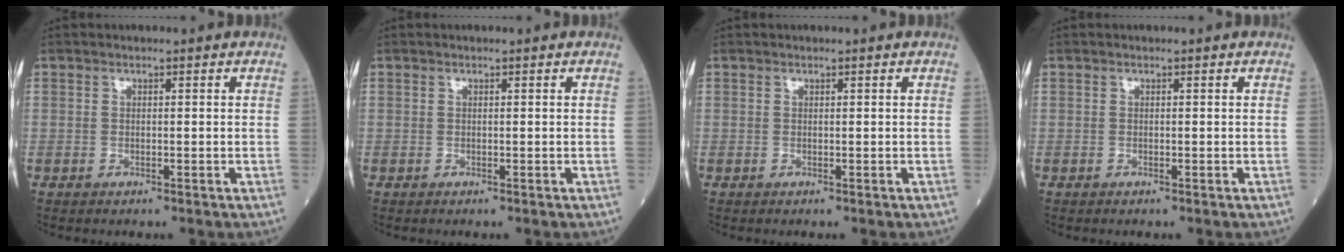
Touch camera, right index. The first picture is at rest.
{"total": 0.0}
{"total": 0.0}
{"total": 0.0}